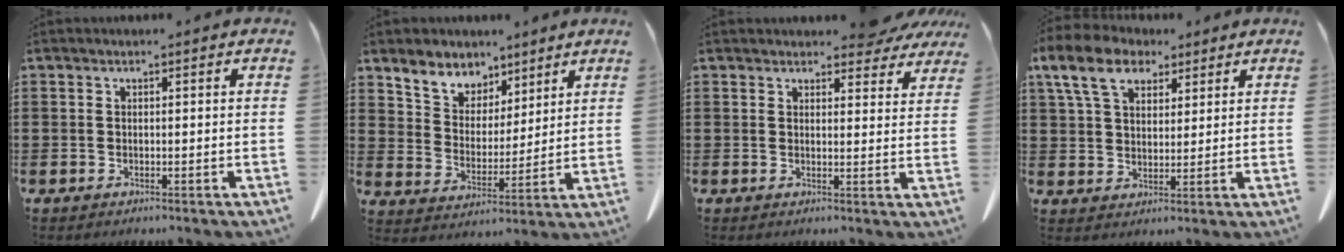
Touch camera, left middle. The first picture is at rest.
{"total": 6.1, "force": [5.2, 3.2, 0.1], "torque": [-0.040, -0.027, 0.094]}
{"total": 4.1, "force": [4.0, 0.8, 0.9], "torque": [-0.012, -0.019, 0.071]}
{"total": 9.0, "force": [5.6, 4.9, 4.9], "torque": [-0.118, 0.005, 0.106]}